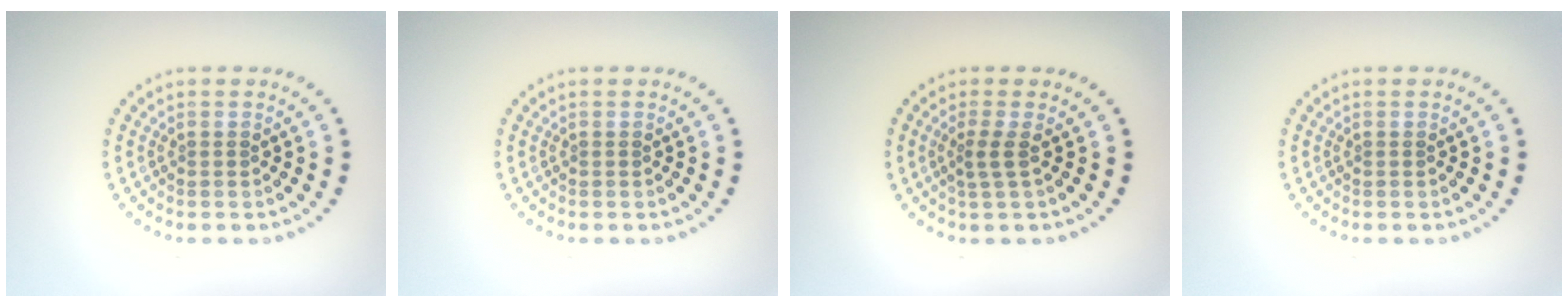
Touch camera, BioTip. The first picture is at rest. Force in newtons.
{"total": 0.0}
{"total": 1.8, "press": 1.3, "slide": 1.3}
{"total": 0.0}